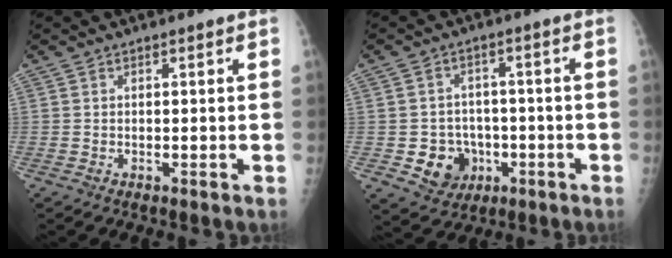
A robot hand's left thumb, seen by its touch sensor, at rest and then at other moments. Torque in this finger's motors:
{"motor_torque": [-0.09, 0.09, 0.00, 0.00, 0.00]}